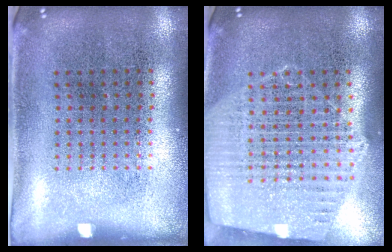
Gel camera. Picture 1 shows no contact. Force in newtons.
{"total": 1.6, "press": 1.5, "slide": 0.4}